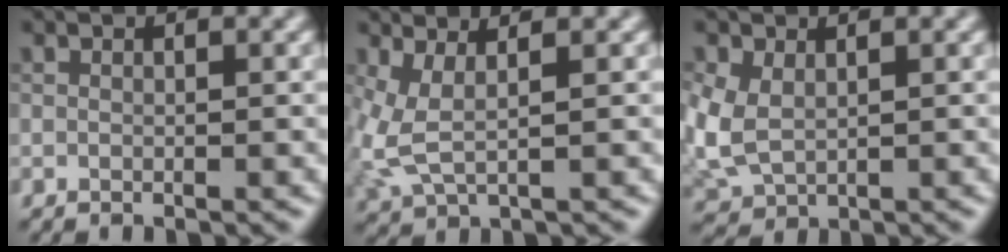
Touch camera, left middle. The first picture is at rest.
{"total": 3.2, "force": [0.7, 1.1, 2.9], "torque": [-0.085, -0.007, 0.015]}
{"total": 4.4, "force": [0.6, 3.1, 3.0], "torque": [-0.086, -0.003, 0.015]}